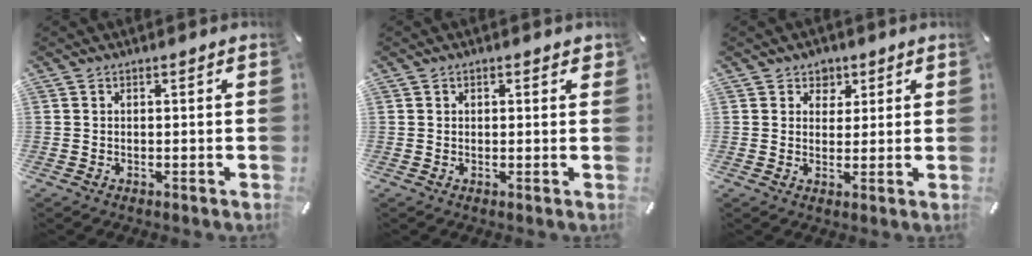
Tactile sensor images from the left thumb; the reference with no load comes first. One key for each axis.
{"total": 0.8, "fx": 0.3, "fy": 0.7, "fz": 0.3, "tx": 0.003, "ty": 0.002, "tz": 0.003}
{"total": 3.9, "fx": 2.0, "fy": 3.3, "fz": 0.5, "tx": 0.003, "ty": -0.005, "tz": 0.033}